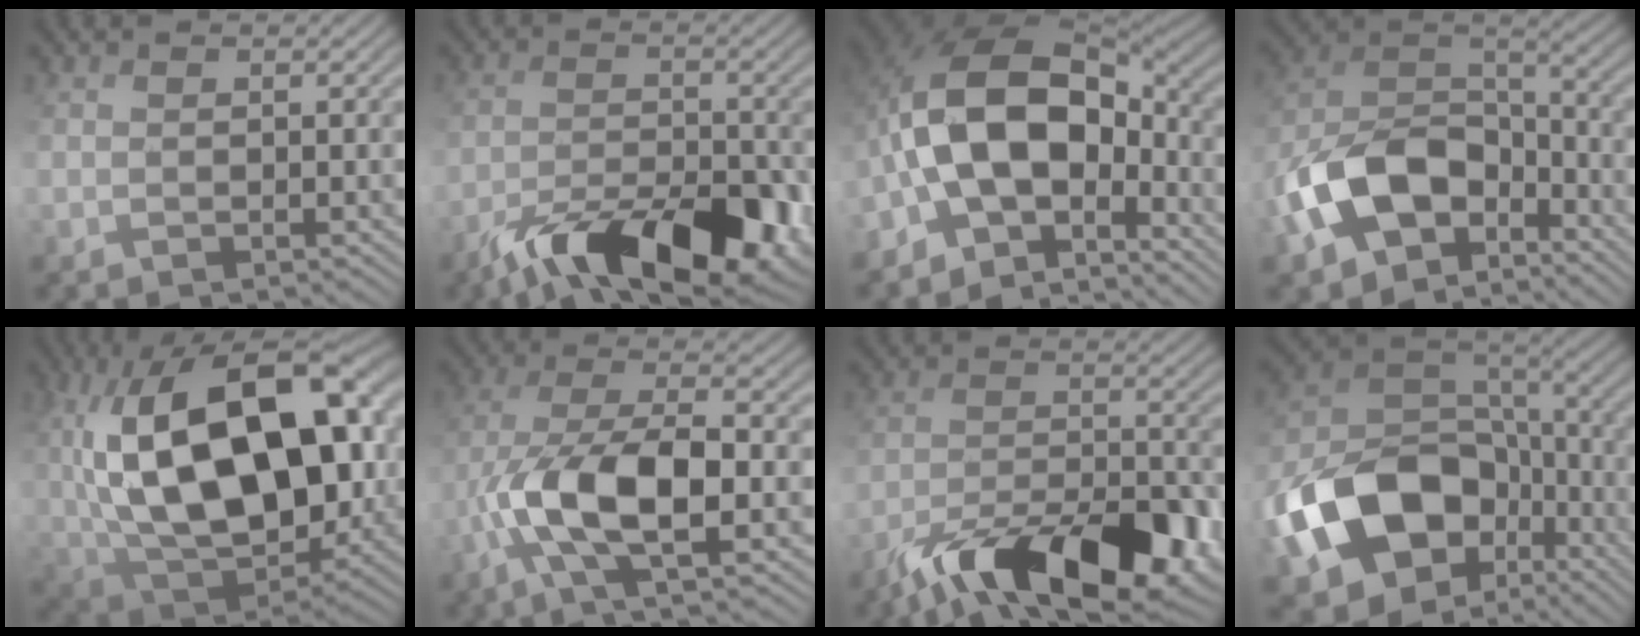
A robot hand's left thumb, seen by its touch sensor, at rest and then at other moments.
{"total": 12.5, "force": [-8.2, 4.5, 8.2], "torque": [-0.140, -0.010, -0.133]}
{"total": 14.5, "force": [-3.9, 8.4, 11.1], "torque": [-0.205, 0.001, -0.088]}
{"total": 13.1, "force": [-6.3, 8.1, 8.1], "torque": [-0.177, -0.015, -0.137]}
{"total": 21.1, "force": [3.4, 12.4, 16.7], "torque": [-0.324, -0.002, 0.068]}
{"total": 10.4, "force": [-2.9, 3.7, 9.3], "torque": [-0.198, 0.003, -0.060]}
{"total": 13.8, "force": [-9.1, 4.9, 9.1], "torque": [-0.164, -0.013, -0.147]}
{"total": 17.1, "force": [-5.9, 12.3, 10.2], "torque": [-0.231, -0.044, -0.104]}